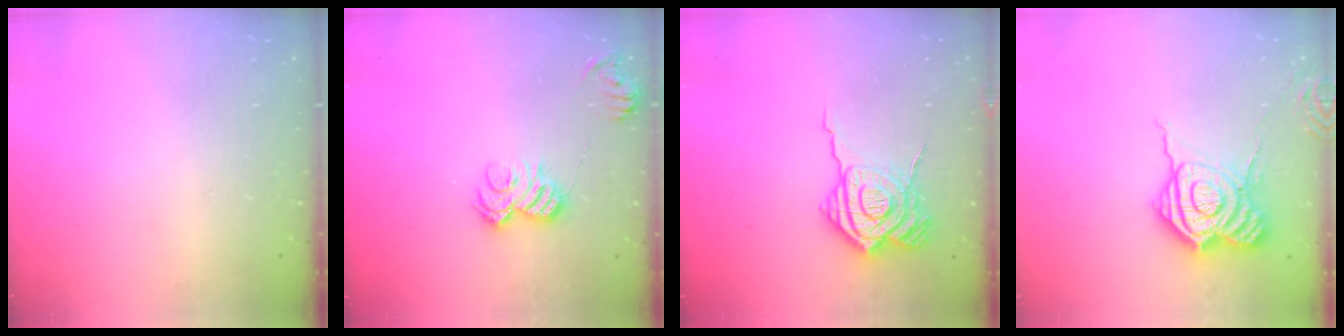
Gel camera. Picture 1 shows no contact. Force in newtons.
{"total": 8.6, "press": 8.6, "slide": 0.0}
{"total": 15.9, "press": 15.9, "slide": 1.5}
{"total": 15.9, "press": 15.9, "slide": 1.0}